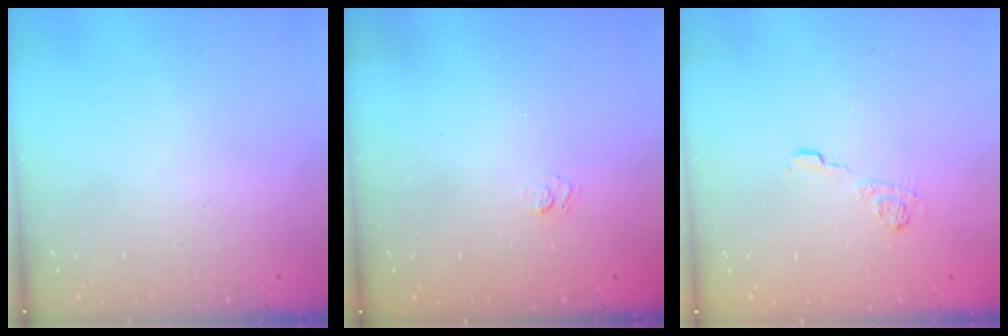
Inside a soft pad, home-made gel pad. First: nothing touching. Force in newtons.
{"total": 2.6, "press": 2.3, "slide": 1.1}
{"total": 6.9, "press": 6.9, "slide": 0.4}